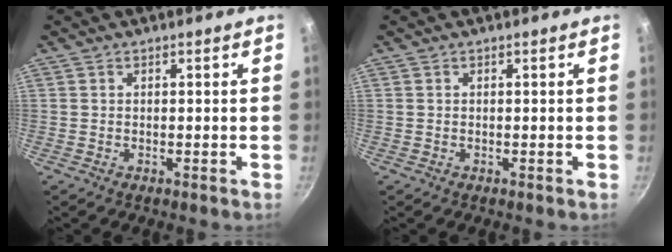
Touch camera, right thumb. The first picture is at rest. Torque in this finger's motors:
{"motor_torque": [0.01, 0.00, 0.16, 0.12, 0.00]}